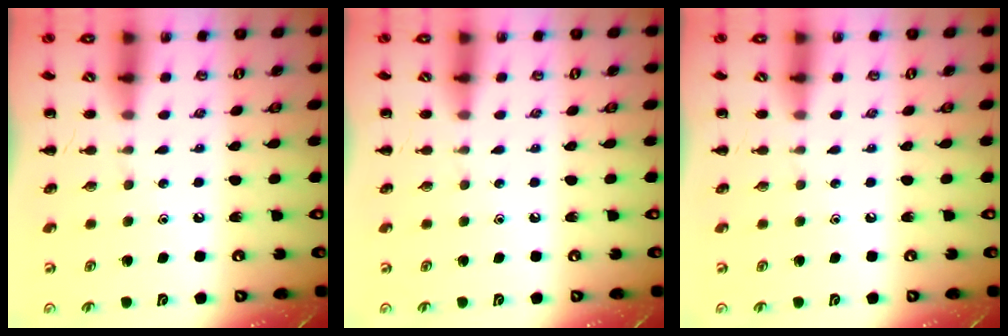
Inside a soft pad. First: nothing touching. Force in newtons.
{"total": 0.0}
{"total": 0.0}